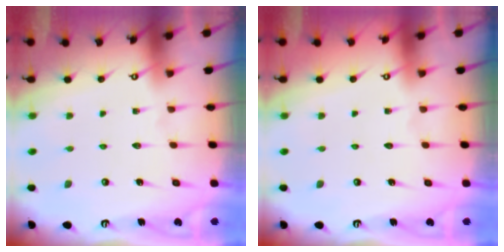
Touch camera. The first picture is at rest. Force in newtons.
{"total": 0.0}